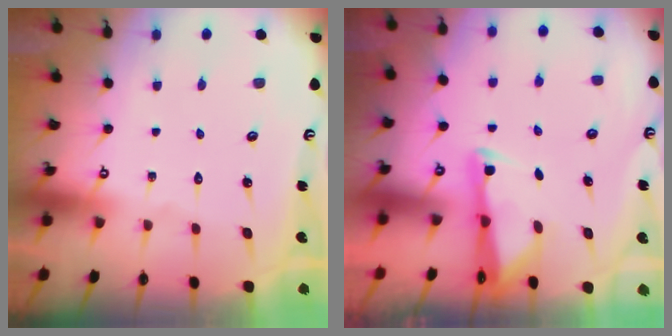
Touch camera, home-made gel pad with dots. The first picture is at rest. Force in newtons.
{"total": 2.5, "press": 2.5, "slide": 0.3}